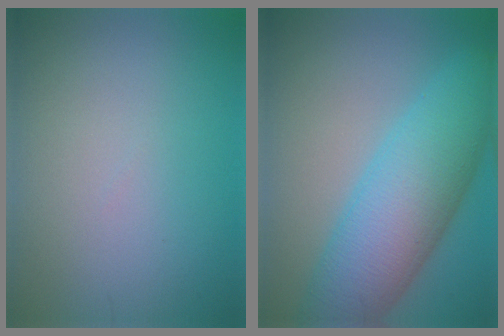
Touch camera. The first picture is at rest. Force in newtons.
{"total": 9.6, "press": 9.6, "slide": 0.1}